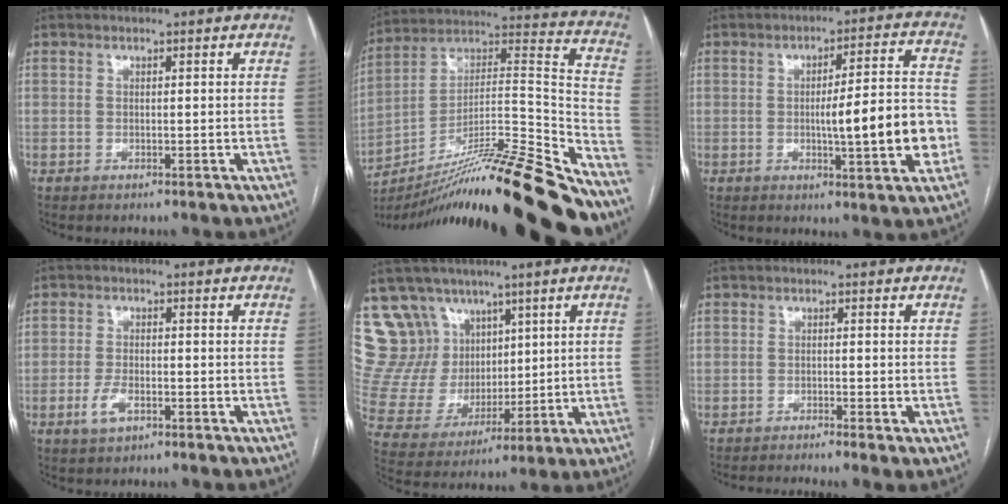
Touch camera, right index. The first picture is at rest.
{"total": 27.8, "force": [-21.5, 0.3, 17.7], "torque": [-0.246, -0.005, -0.360]}
{"total": 12.2, "force": [-2.3, 1.3, 11.9], "torque": [-0.167, 0.011, -0.030]}
{"total": 3.5, "force": [-1.8, 1.4, 2.7], "torque": [-0.059, 0.000, -0.033]}
{"total": 13.2, "force": [8.8, 9.5, 2.6], "torque": [-0.065, 0.044, 0.186]}
{"total": 5.1, "force": [-3.9, -0.4, 3.2], "torque": [-0.042, -0.001, -0.062]}